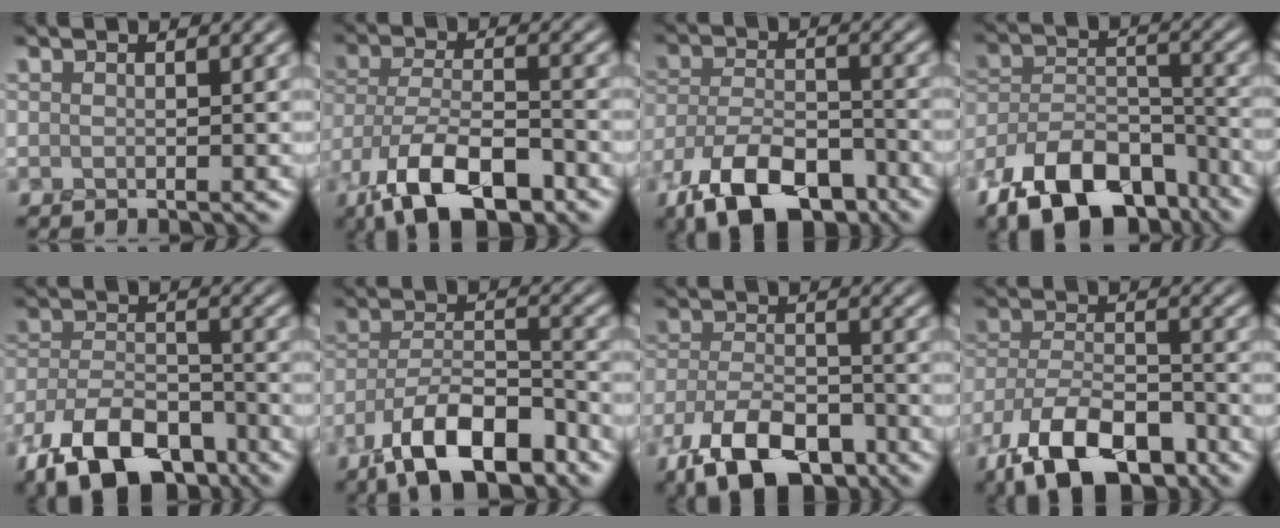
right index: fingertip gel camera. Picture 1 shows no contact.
{"total": 9.2, "force": [-5.9, 3.5, 6.1], "torque": [-0.114, -0.011, -0.116]}
{"total": 8.9, "force": [-6.2, 3.9, 5.2], "torque": [-0.094, -0.017, -0.113]}
{"total": 10.0, "force": [-7.2, 4.7, 5.1], "torque": [-0.081, -0.011, -0.130]}
{"total": 9.0, "force": [-6.4, 4.1, 4.9], "torque": [-0.086, -0.015, -0.118]}
{"total": 9.0, "force": [-6.1, 3.3, 5.7], "torque": [-0.095, -0.007, -0.114]}
{"total": 7.7, "force": [-5.2, 3.5, 4.5], "torque": [-0.083, -0.011, -0.097]}
{"total": 10.2, "force": [-7.1, 4.2, 5.9], "torque": [-0.109, -0.013, -0.134]}